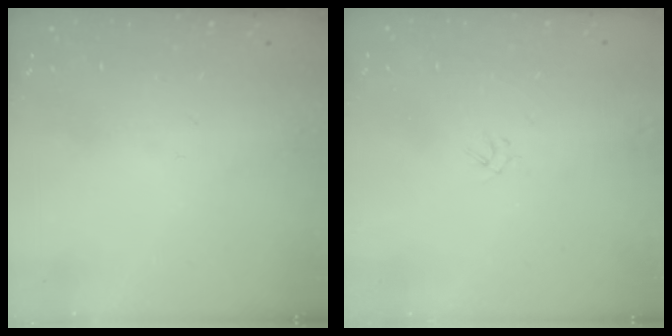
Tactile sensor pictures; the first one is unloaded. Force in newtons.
{"total": 1.0, "press": 0.9, "slide": 0.4}